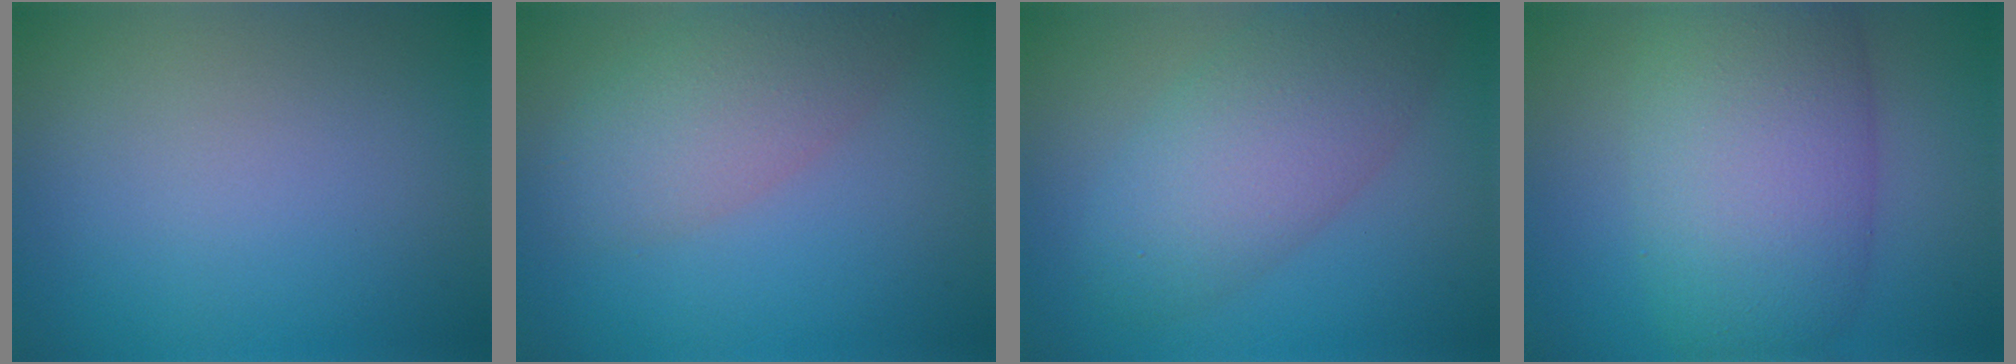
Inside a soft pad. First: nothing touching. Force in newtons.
{"total": 4.9, "press": 4.8, "slide": 0.6}
{"total": 6.3, "press": 6.3, "slide": 0.4}
{"total": 10.1, "press": 10.1, "slide": 0.2}